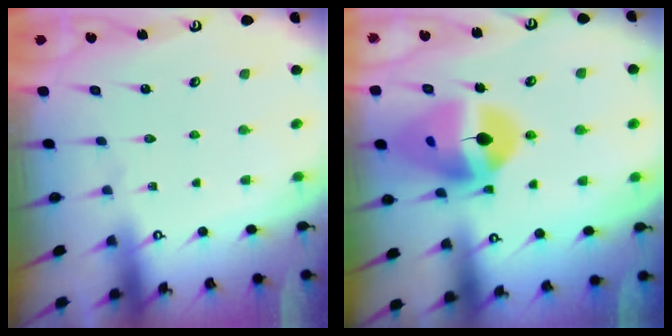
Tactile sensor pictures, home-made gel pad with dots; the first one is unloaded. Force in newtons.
{"total": 17.9, "press": 17.8, "slide": 1.9}